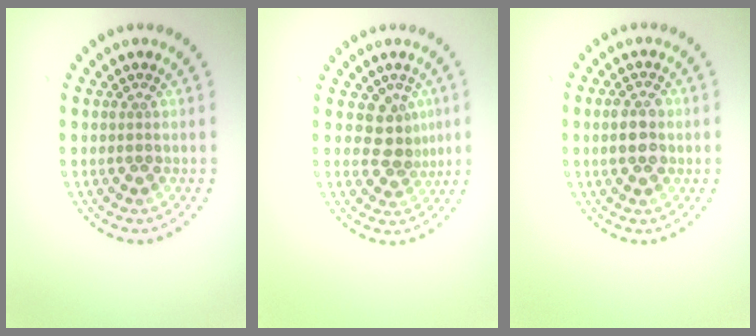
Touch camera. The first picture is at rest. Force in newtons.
{"total": 2.8, "press": 2.2, "slide": 1.8}
{"total": 2.4, "press": 2.4, "slide": 0.1}